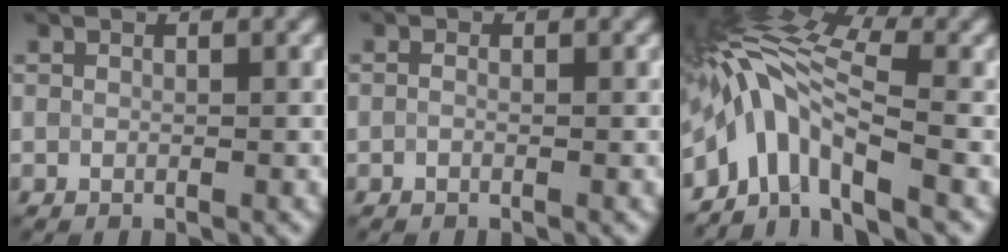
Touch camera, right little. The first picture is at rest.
{"total": 0.5, "force": [-0.2, 0.3, 0.4], "torque": [-0.011, -0.004, -0.008]}
{"total": 8.0, "force": [-3.1, 3.6, 6.5], "torque": [-0.109, 0.020, -0.074]}